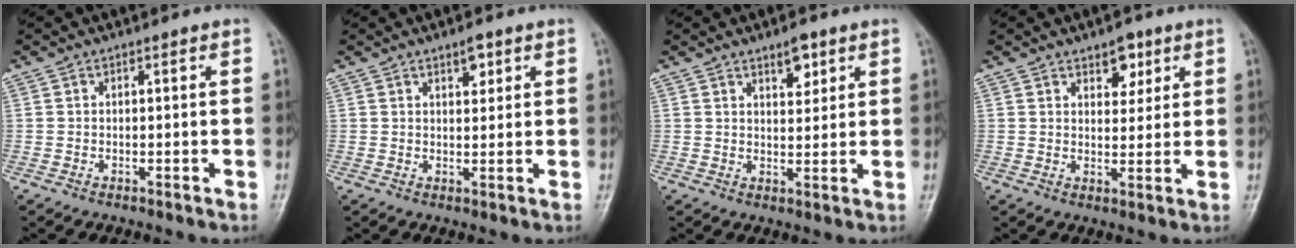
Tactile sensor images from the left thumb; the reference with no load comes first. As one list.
[{"total": 3.1, "force": [1.8, 1.4, 2.1], "torque": [-0.020, -0.009, 0.027]}, {"total": 4.5, "force": [2.7, 2.0, 3.0], "torque": [-0.028, -0.016, 0.041]}, {"total": 5.2, "force": [3.0, 3.0, 3.0], "torque": [-0.014, -0.016, 0.042]}]